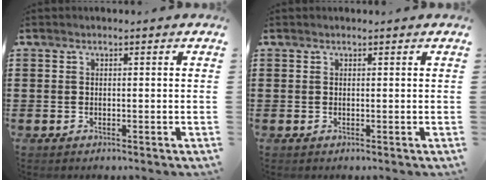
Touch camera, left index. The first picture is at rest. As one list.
[{"total": 0.0}]